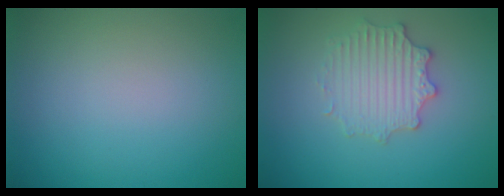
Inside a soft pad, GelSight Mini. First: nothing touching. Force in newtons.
{"total": 2.9, "press": 2.9, "slide": 0.6}